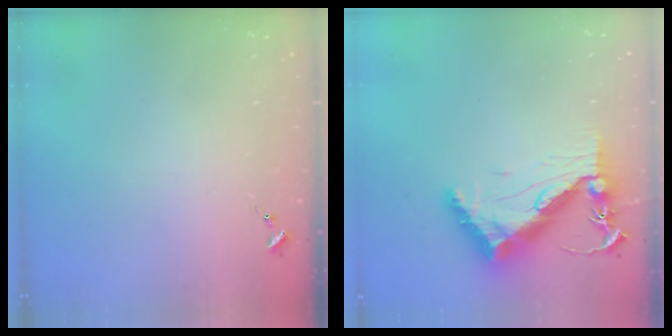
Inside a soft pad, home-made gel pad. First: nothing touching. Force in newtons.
{"total": 13.5, "press": 13.4, "slide": 1.2}